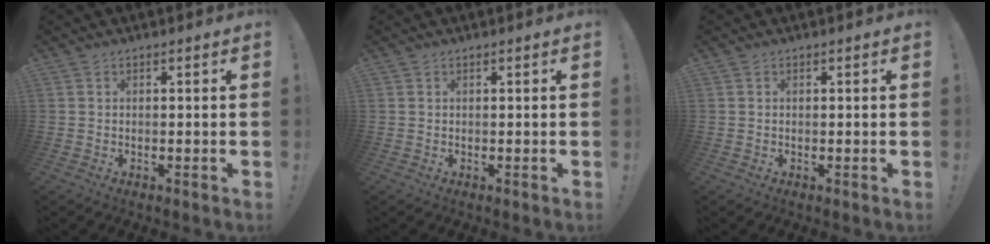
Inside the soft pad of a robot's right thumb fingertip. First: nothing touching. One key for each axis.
{"total": 0.0}
{"total": 0.0}